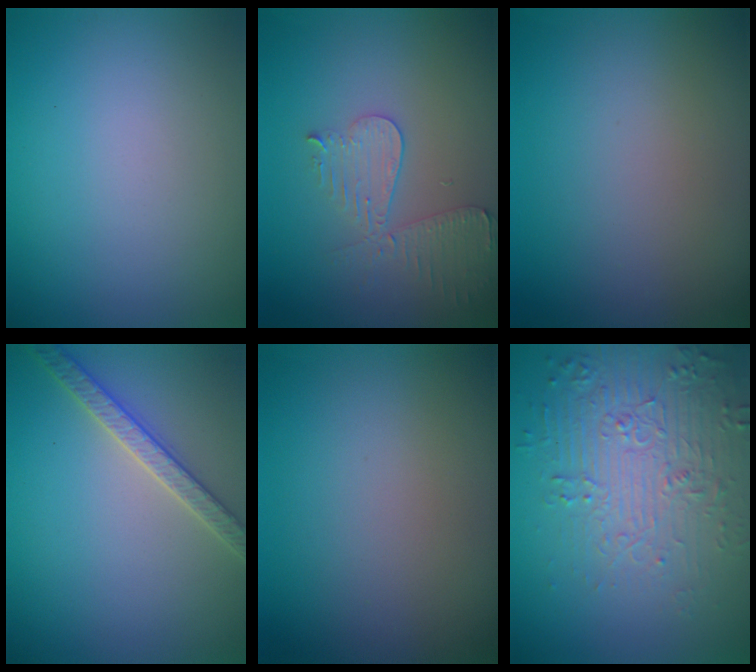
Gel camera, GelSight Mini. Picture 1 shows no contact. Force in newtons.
{"total": 3.6, "press": 3.2, "slide": 1.6}
{"total": 0.0}
{"total": 2.8, "press": 2.8, "slide": 0.6}
{"total": 0.0}
{"total": 4.4, "press": 4.4, "slide": 0.6}